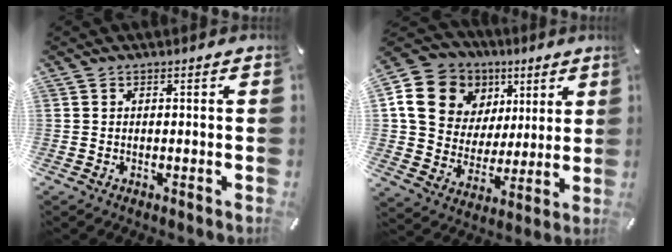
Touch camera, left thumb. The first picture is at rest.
{"total": 15.8, "force": [6.7, 13.2, 5.5], "torque": [-0.100, -0.021, 0.134]}